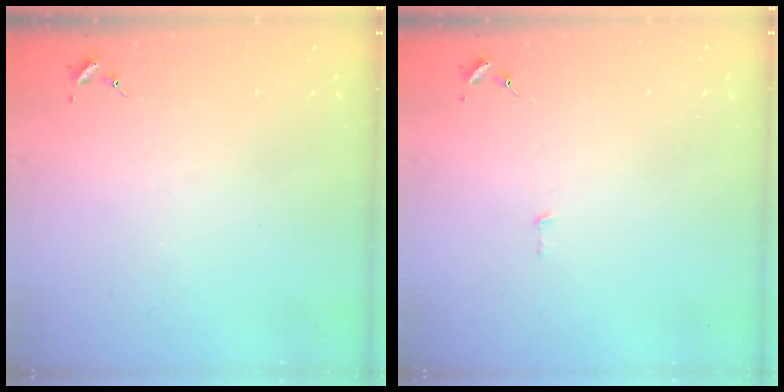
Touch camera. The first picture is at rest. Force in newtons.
{"total": 3.2, "press": 3.2, "slide": 0.2}